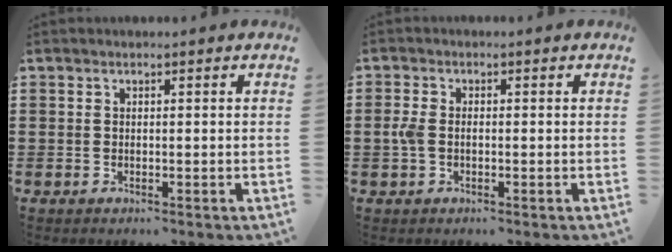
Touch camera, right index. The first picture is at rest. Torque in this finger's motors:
{"motor_torque": [0.56, 0.54, 0.28, 0.09]}